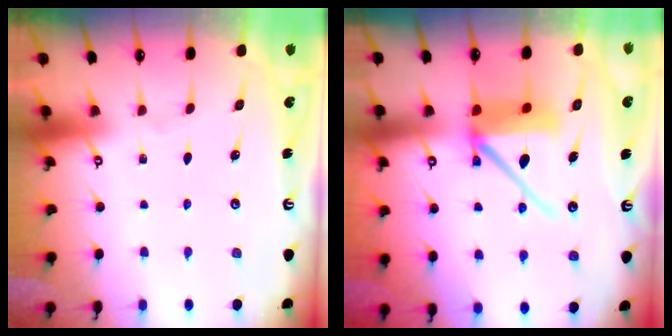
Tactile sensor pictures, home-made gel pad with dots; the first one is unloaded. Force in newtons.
{"total": 12.4, "press": 12.3, "slide": 1.8}